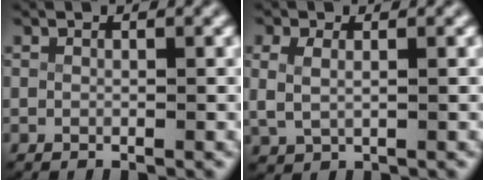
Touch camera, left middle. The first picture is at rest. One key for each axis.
{"total": 3.1, "fx": 0.6, "fy": 2.5, "fz": 1.8, "tx": -0.056, "ty": -0.006, "tz": 0.019}